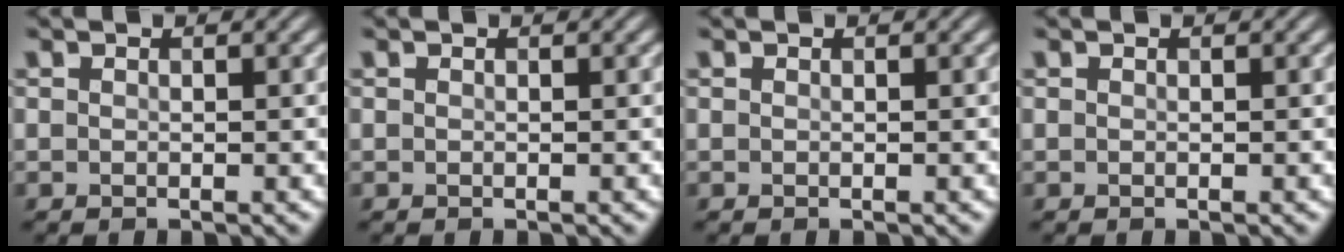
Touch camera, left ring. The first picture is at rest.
{"total": 0.0}
{"total": 0.0}
{"total": 0.0}